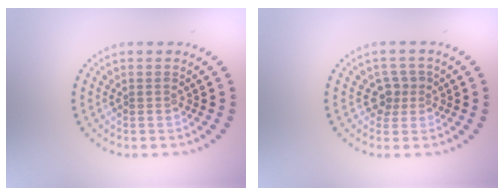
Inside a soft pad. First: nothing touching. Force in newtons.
{"total": 2.0, "press": 1.6, "slide": 1.2}